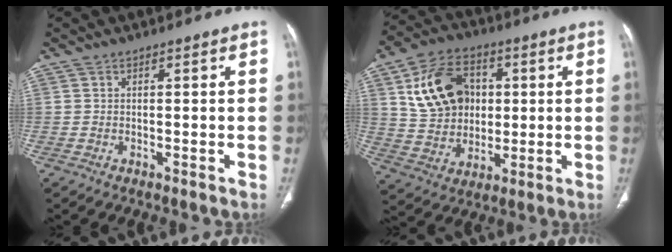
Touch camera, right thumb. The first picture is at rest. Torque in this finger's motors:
{"motor_torque": [0.67, 0.84, 0.57, -0.14, 0.27]}